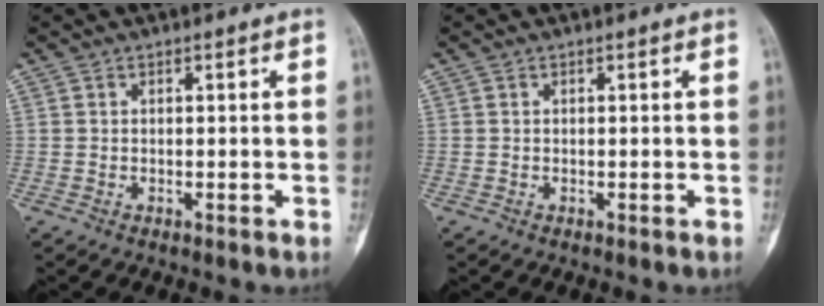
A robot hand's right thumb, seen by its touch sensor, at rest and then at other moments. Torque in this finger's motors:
{"motor_torque": [-0.09, 0.10, 0.00, 0.00, 0.00]}